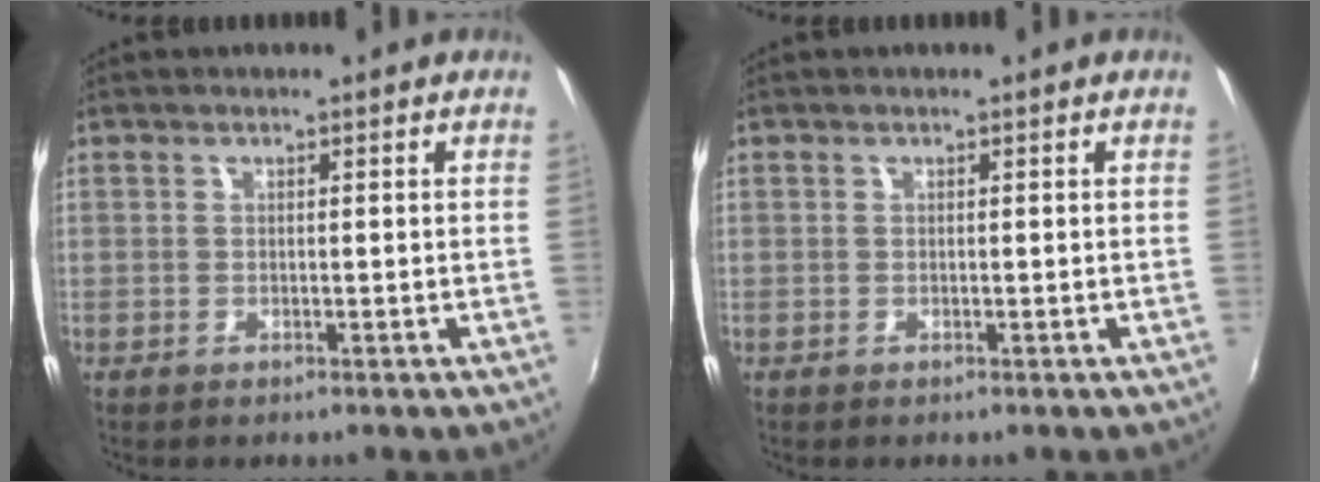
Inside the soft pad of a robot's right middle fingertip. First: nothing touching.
{"total": 0.0}